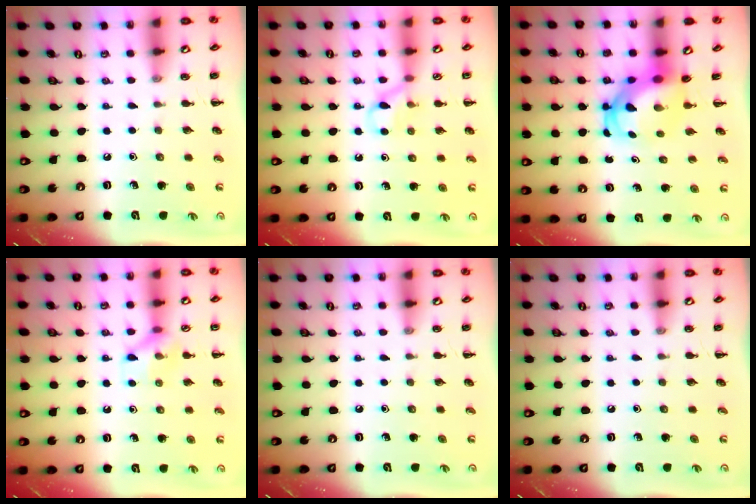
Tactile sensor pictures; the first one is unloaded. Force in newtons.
{"total": 6.0, "press": 5.7, "slide": 1.8}
{"total": 5.1, "press": 5.0, "slide": 0.9}
{"total": 9.3, "press": 9.2, "slide": 1.3}
{"total": 0.0}
{"total": 0.0}